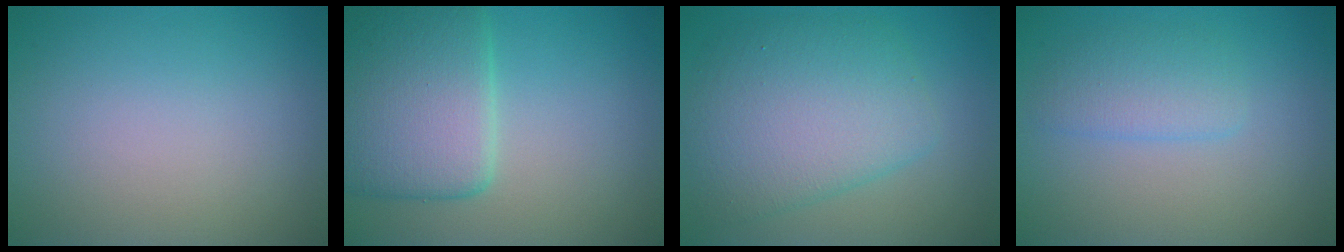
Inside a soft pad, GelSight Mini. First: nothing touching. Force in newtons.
{"total": 6.9, "press": 6.9, "slide": 0.5}
{"total": 6.8, "press": 6.8, "slide": 0.2}
{"total": 2.4, "press": 2.4, "slide": 0.1}